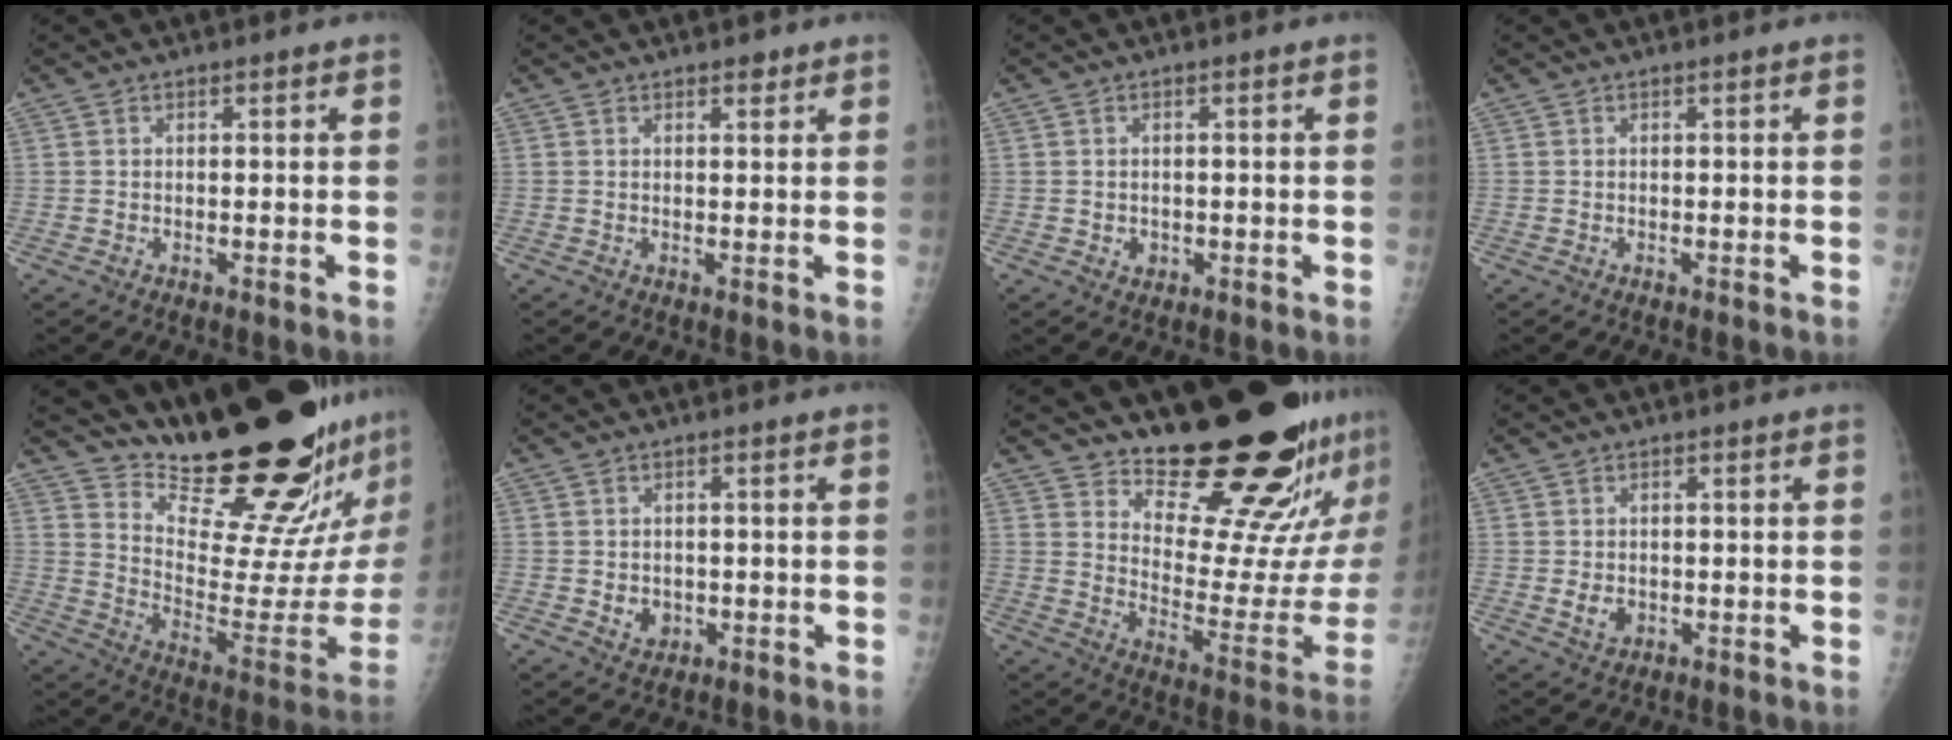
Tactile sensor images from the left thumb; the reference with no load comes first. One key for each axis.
{"total": 1.5, "fx": 1.1, "fy": 0.7, "fz": 0.7, "tx": -0.001, "ty": -0.006, "tz": 0.013}
{"total": 1.6, "fx": -0.3, "fy": 1.4, "fz": 0.6, "tx": -0.004, "ty": 0.002, "tz": 0.001}
{"total": 0.0}
{"total": 28.0, "fx": 23.8, "fy": 4.0, "fz": 14.2, "tx": -0.185, "ty": -0.197, "tz": 0.339}
{"total": 3.1, "fx": -0.4, "fy": 2.7, "fz": 1.5, "tx": -0.011, "ty": 0.000, "tz": 0.004}
{"total": 22.0, "fx": 18.6, "fy": 4.8, "fz": 10.7, "tx": -0.117, "ty": -0.179, "tz": 0.259}
{"total": 2.7, "fx": -0.3, "fy": 2.2, "fz": 1.6, "tx": -0.021, "ty": -0.002, "tz": 0.002}